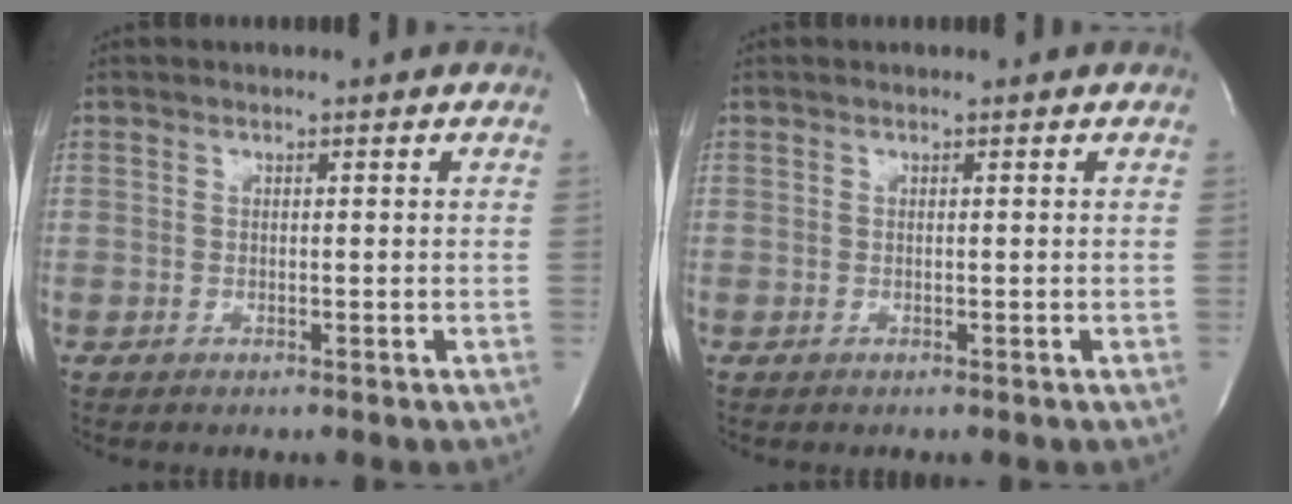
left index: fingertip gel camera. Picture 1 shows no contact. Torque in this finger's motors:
{"motor_torque": [0.00, 0.00, -0.01, 0.00]}